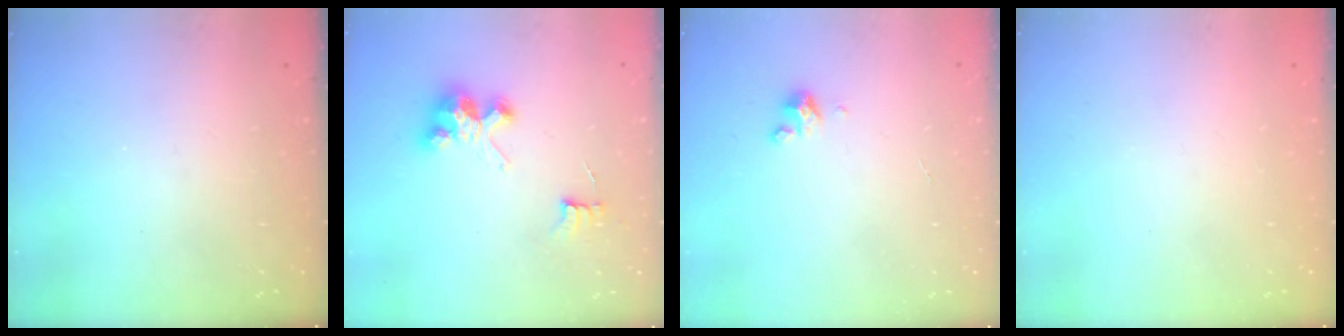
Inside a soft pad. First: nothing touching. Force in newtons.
{"total": 7.9, "press": 7.9, "slide": 0.1}
{"total": 1.7, "press": 1.7, "slide": 0.3}
{"total": 0.0}